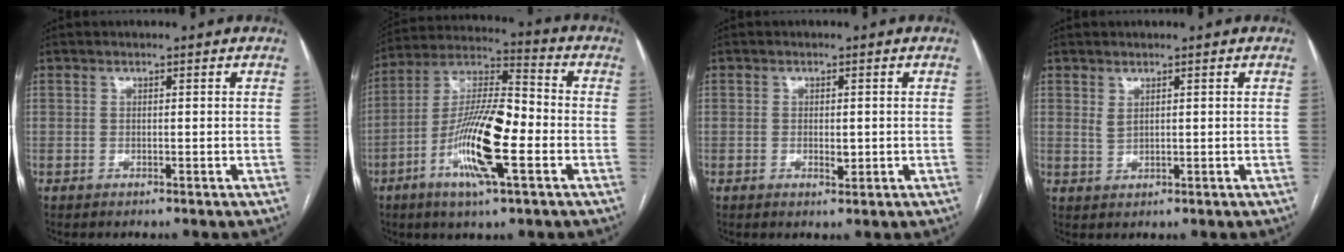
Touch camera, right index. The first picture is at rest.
{"total": 15.5, "force": [-4.8, 2.6, 14.5], "torque": [-0.280, -0.001, -0.090]}
{"total": 1.8, "force": [-0.3, 0.8, 1.6], "torque": [-0.025, -0.002, -0.001]}
{"total": 1.5, "force": [0.9, 0.6, 1.1], "torque": [-0.023, -0.003, 0.024]}